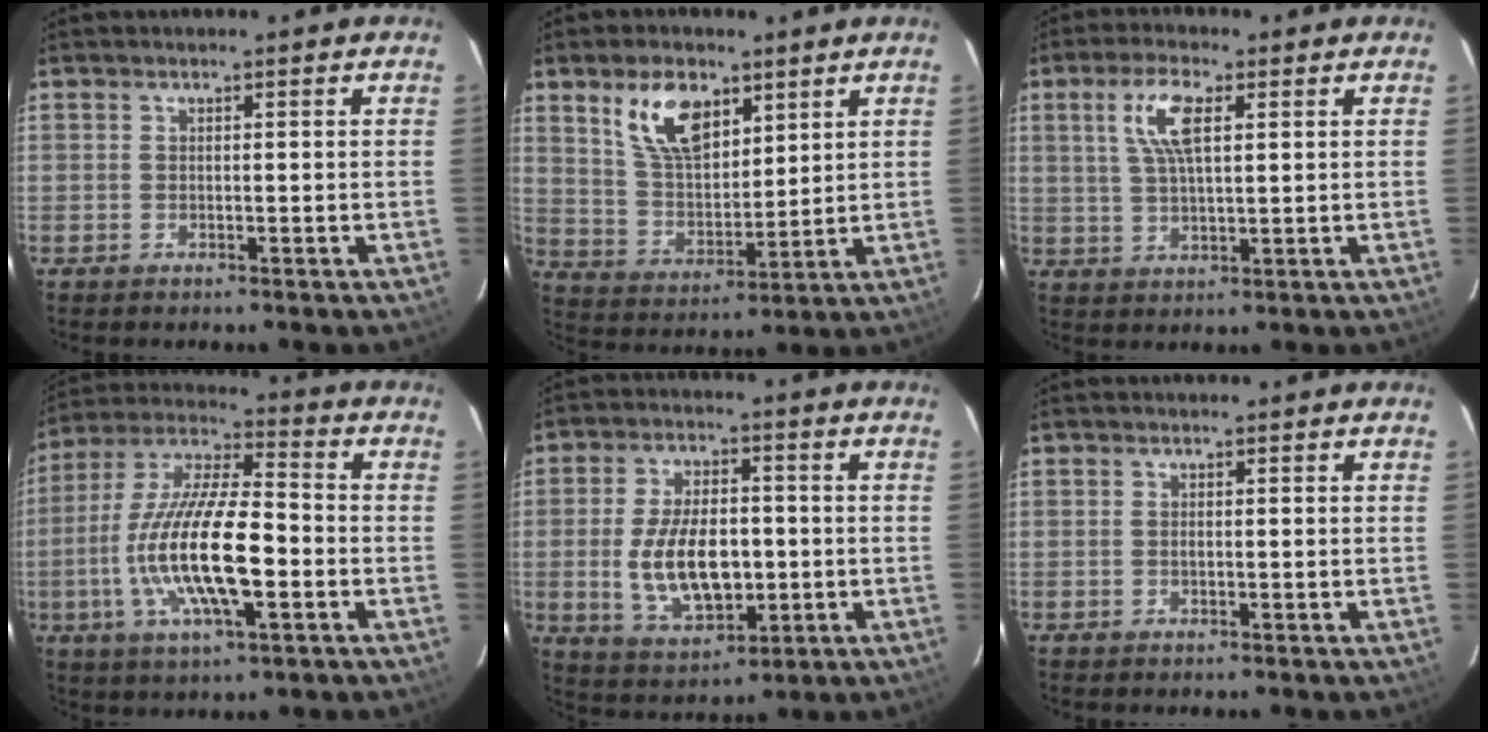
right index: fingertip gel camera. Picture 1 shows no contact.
{"total": 11.9, "force": [6.5, 6.2, 7.7], "torque": [-0.141, 0.014, 0.133]}
{"total": 7.5, "force": [2.6, 2.6, 6.6], "torque": [-0.130, 0.010, 0.052]}
{"total": 18.6, "force": [-4.1, 5.3, 17.3], "torque": [-0.341, -0.007, -0.079]}
{"total": 13.6, "force": [-1.5, 7.2, 11.4], "torque": [-0.224, -0.002, -0.011]}
{"total": 0.6, "force": [0.1, 0.3, 0.5], "torque": [-0.010, 0.002, 0.002]}